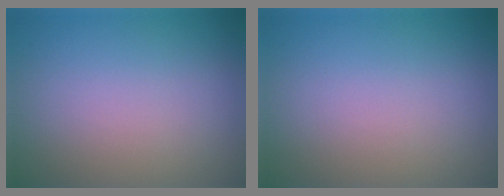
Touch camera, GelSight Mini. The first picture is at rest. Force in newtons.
{"total": 0.0}